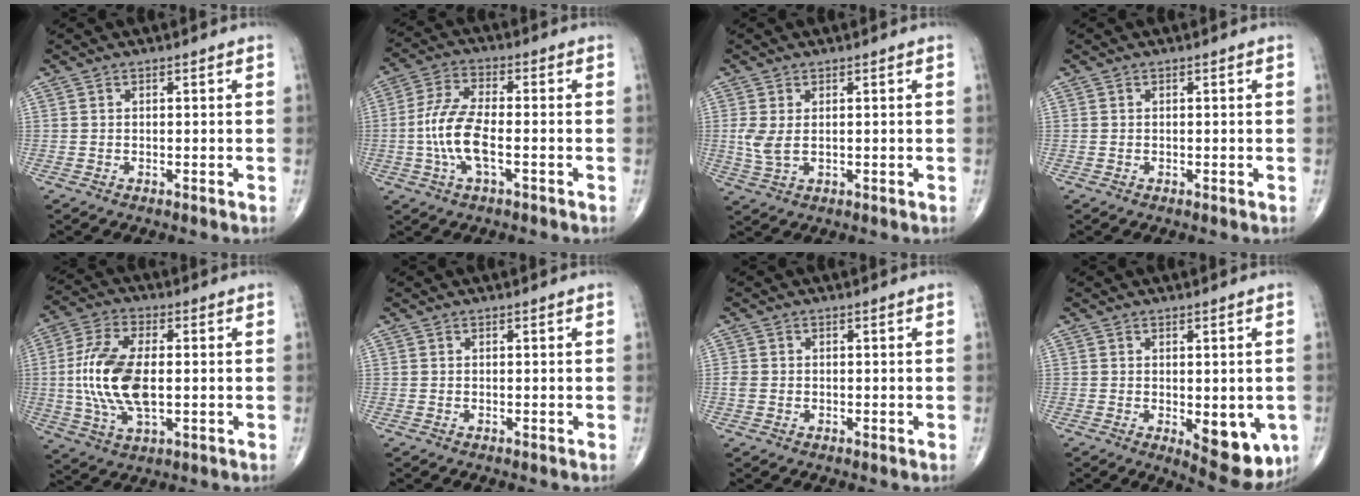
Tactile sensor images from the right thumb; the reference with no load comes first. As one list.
[{"total": 9.8, "force": [-2.1, 3.9, 8.8], "torque": [-0.195, 0.020, -0.043]}, {"total": 4.1, "force": [0.3, 2.4, 3.4], "torque": [-0.082, -0.004, 0.012]}, {"total": 0.0}, {"total": 14.6, "force": [-0.3, 7.2, 12.7], "torque": [-0.268, 0.001, -0.006]}, {"total": 0.0}, {"total": 1.7, "force": [-0.2, 1.5, 0.9], "torque": [-0.021, 0.000, -0.006]}, {"total": 10.4, "force": [-2.5, 4.5, 9.0], "torque": [-0.089, -0.015, -0.021]}]